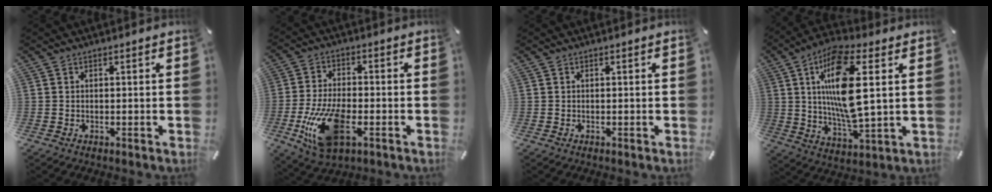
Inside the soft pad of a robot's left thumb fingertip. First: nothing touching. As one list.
[{"total": 14.6, "force": [-4.7, 7.6, 11.6], "torque": [-0.237, -0.002, -0.076]}, {"total": 0.0}, {"total": 16.5, "force": [3.7, 5.4, 15.2], "torque": [-0.307, -0.013, 0.054]}]